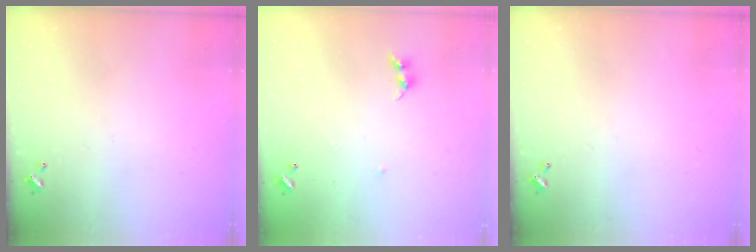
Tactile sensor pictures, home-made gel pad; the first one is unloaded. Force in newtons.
{"total": 6.4, "press": 6.3, "slide": 0.6}
{"total": 0.0}